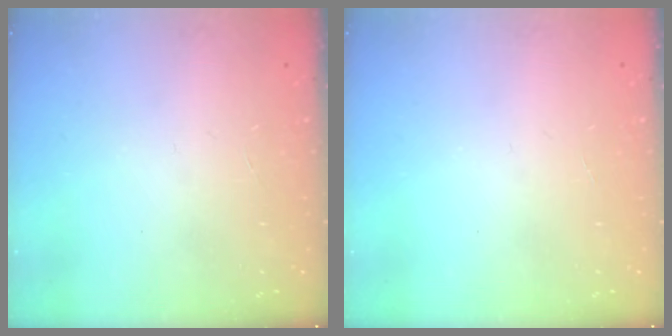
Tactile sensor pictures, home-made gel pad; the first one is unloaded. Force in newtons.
{"total": 0.0}